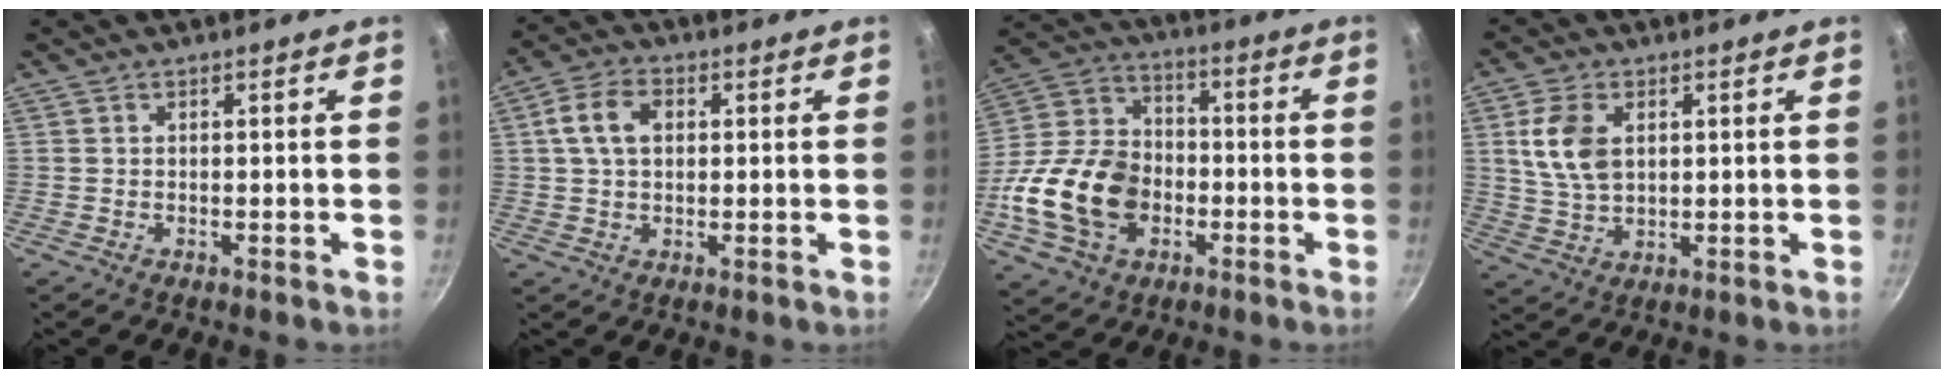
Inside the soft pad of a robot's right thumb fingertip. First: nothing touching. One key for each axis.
{"total": 7.1, "fx": 1.4, "fy": 4.8, "fz": 5.0, "tx": -0.083, "ty": 0.014, "tz": 0.018}
{"total": 19.6, "fx": -5.1, "fy": 14.2, "fz": 12.5, "tx": -0.224, "ty": 0.037, "tz": -0.097}
{"total": 8.7, "fx": 2.1, "fy": 5.6, "fz": 6.3, "tx": -0.115, "ty": -0.009, "tz": 0.043}